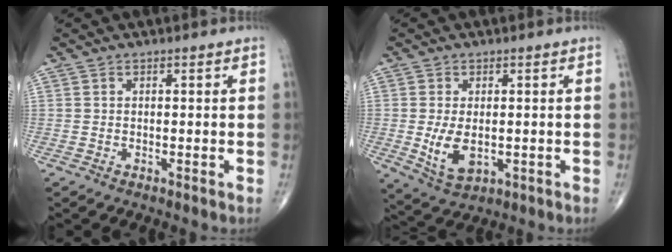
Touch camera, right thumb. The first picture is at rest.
{"total": 6.7, "force": [-0.7, 3.8, 5.5], "torque": [-0.099, -0.016, -0.001]}